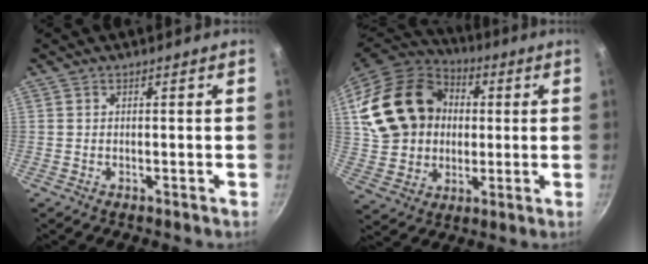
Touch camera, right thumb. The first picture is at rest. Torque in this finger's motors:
{"motor_torque": [1.28, 3.73, 0.86, -0.69, 0.20]}